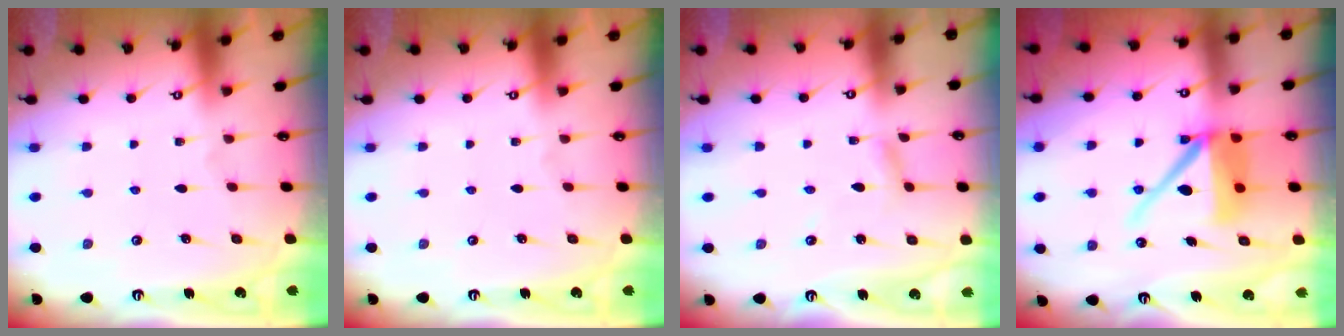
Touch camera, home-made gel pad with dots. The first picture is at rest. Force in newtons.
{"total": 0.0}
{"total": 2.8, "press": 2.8, "slide": 0.1}
{"total": 12.3, "press": 12.2, "slide": 1.7}